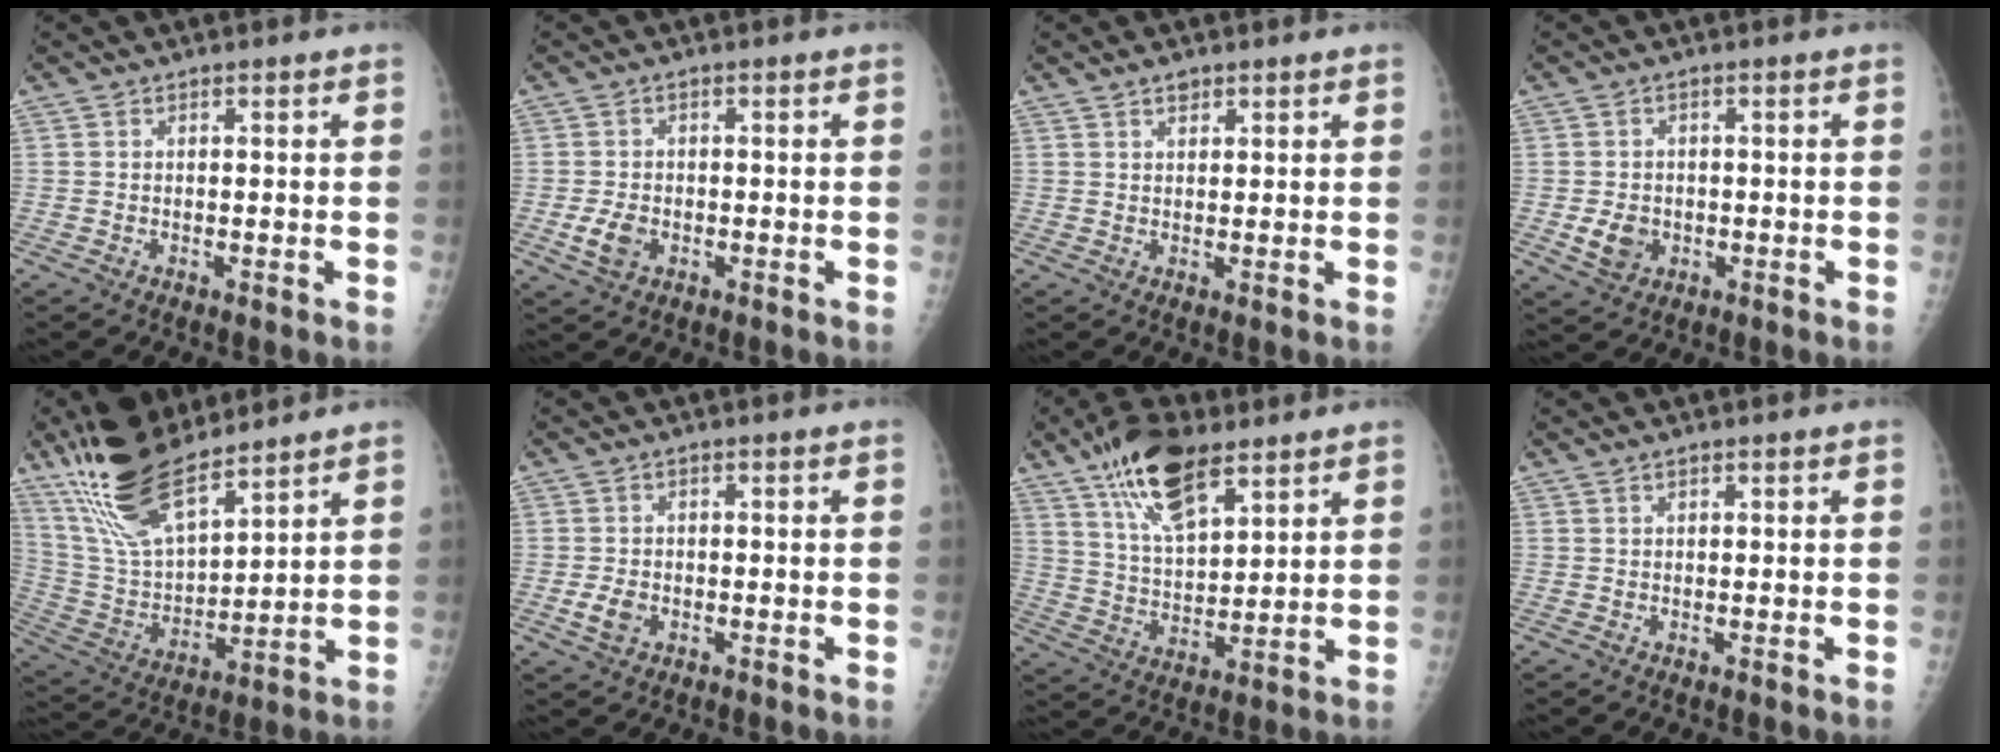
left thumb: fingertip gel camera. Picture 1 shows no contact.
{"total": 3.8, "force": [-1.0, 2.7, 2.4], "torque": [-0.040, 0.000, -0.017]}
{"total": 1.8, "force": [1.4, 0.9, 0.7], "torque": [-0.002, -0.007, 0.020]}
{"total": 4.3, "force": [-0.9, 3.6, 2.2], "torque": [-0.024, 0.003, -0.009]}
{"total": 17.5, "force": [13.6, 5.4, 9.6], "torque": [-0.157, -0.063, 0.270]}
{"total": 2.9, "force": [-0.7, 2.1, 1.8], "torque": [-0.029, 0.000, -0.012]}
{"total": 14.3, "force": [9.1, 5.8, 9.4], "torque": [-0.144, -0.034, 0.168]}
{"total": 0.6, "force": [0.5, 0.2, 0.2], "torque": [-0.001, 0.001, 0.009]}